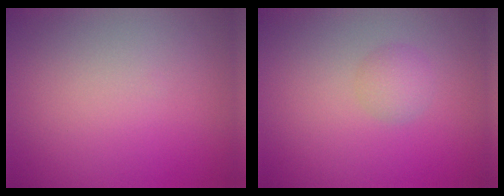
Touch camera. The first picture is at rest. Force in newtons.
{"total": 1.7, "press": 1.7, "slide": 0.0}